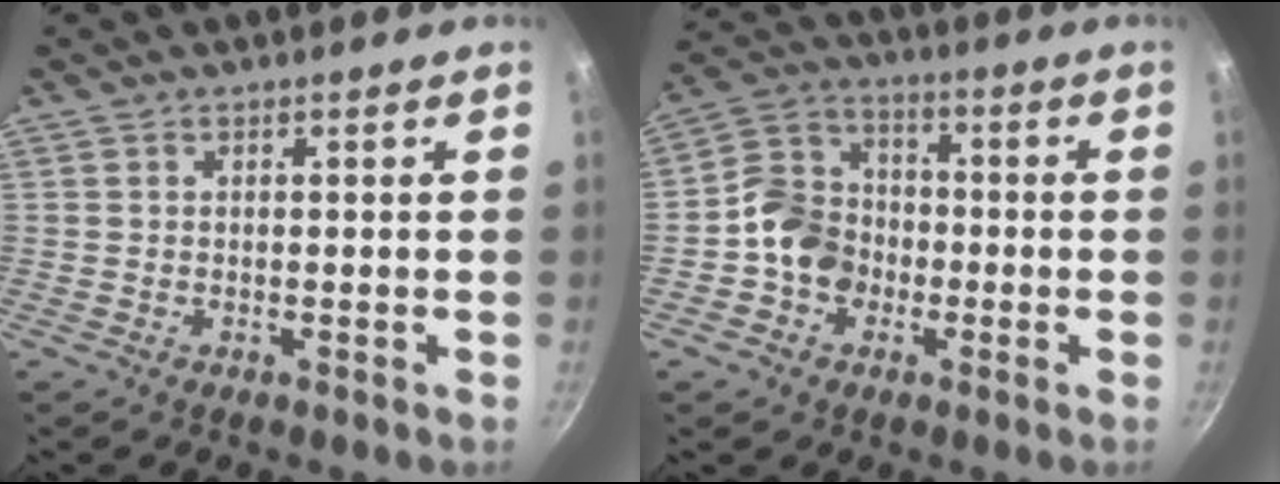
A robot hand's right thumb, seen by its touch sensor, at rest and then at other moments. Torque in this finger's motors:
{"motor_torque": [0.78, 0.56, 0.85, -0.50, 0.20]}